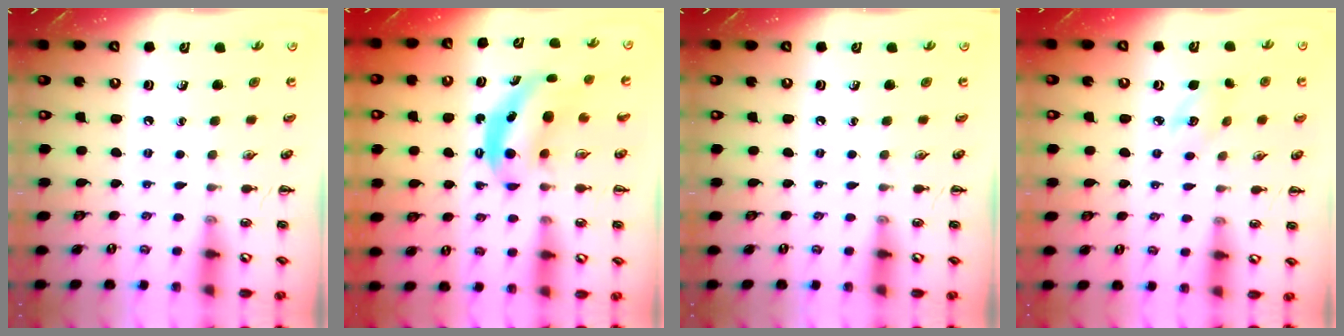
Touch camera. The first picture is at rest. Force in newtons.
{"total": 5.5, "press": 5.4, "slide": 0.8}
{"total": 0.0}
{"total": 4.7, "press": 4.6, "slide": 1.1}